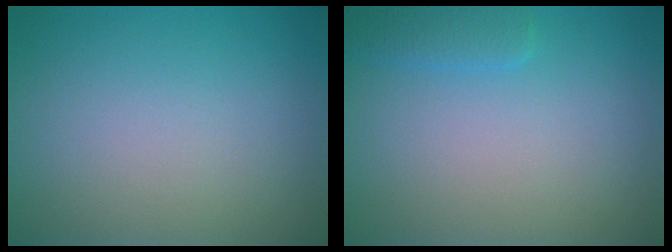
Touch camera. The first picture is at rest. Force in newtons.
{"total": 1.4, "press": 1.4, "slide": 0.2}